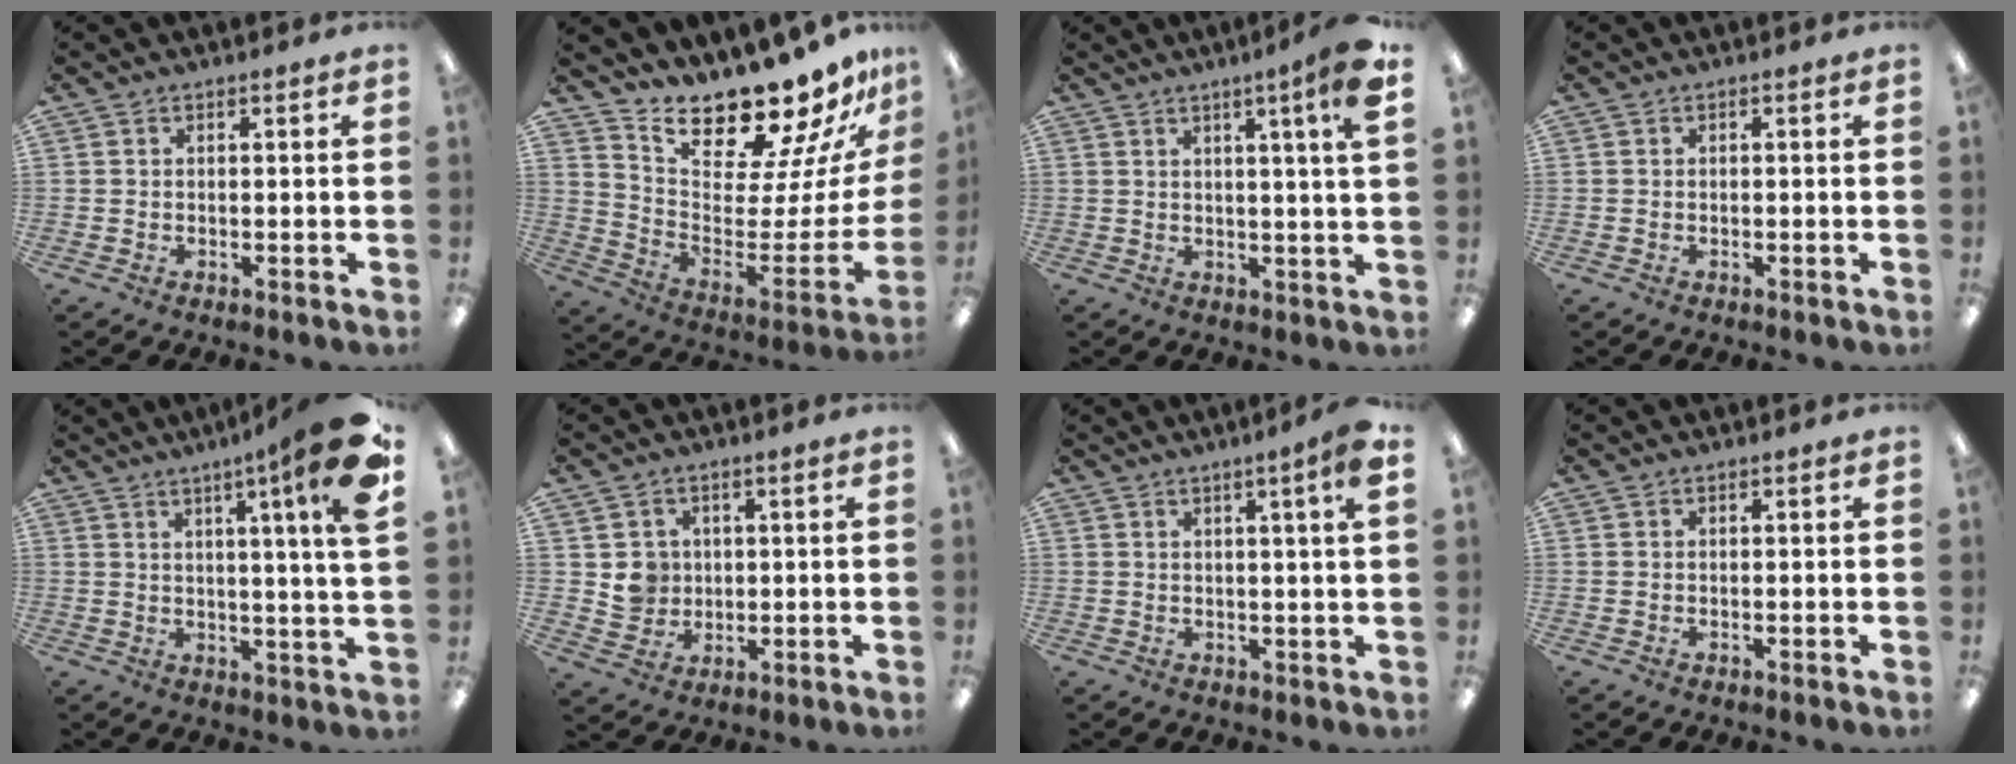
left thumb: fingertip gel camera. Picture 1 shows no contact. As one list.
[{"total": 19.2, "force": [17.7, 3.9, 6.6], "torque": [-0.102, -0.164, 0.298]}, {"total": 7.2, "force": [4.0, 0.0, 6.1], "torque": [-0.090, -0.012, 0.059]}, {"total": 0.0}, {"total": 13.5, "force": [6.7, 0.2, 11.7], "torque": [-0.167, -0.039, 0.093]}, {"total": 5.5, "force": [1.7, 5.2, 0.3], "torque": [-0.003, 0.002, 0.031]}, {"total": 5.1, "force": [2.8, 0.2, 4.3], "torque": [-0.072, -0.005, 0.042]}, {"total": 0.0}]